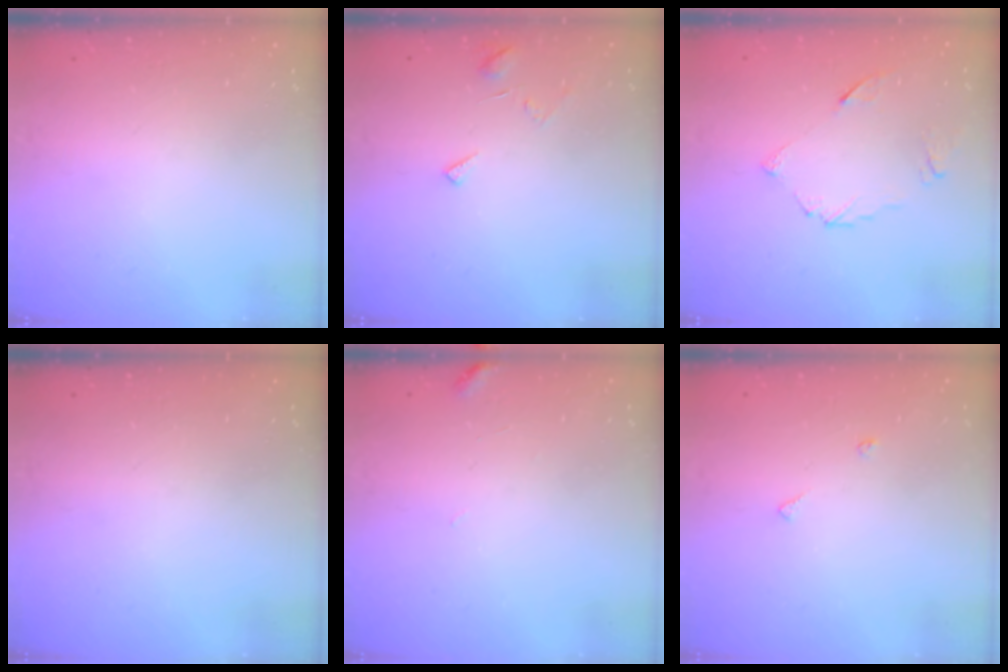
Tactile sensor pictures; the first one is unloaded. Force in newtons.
{"total": 4.5, "press": 4.5, "slide": 0.3}
{"total": 5.8, "press": 5.7, "slide": 0.5}
{"total": 0.0}
{"total": 3.2, "press": 3.2, "slide": 0.4}
{"total": 3.5, "press": 3.5, "slide": 0.3}